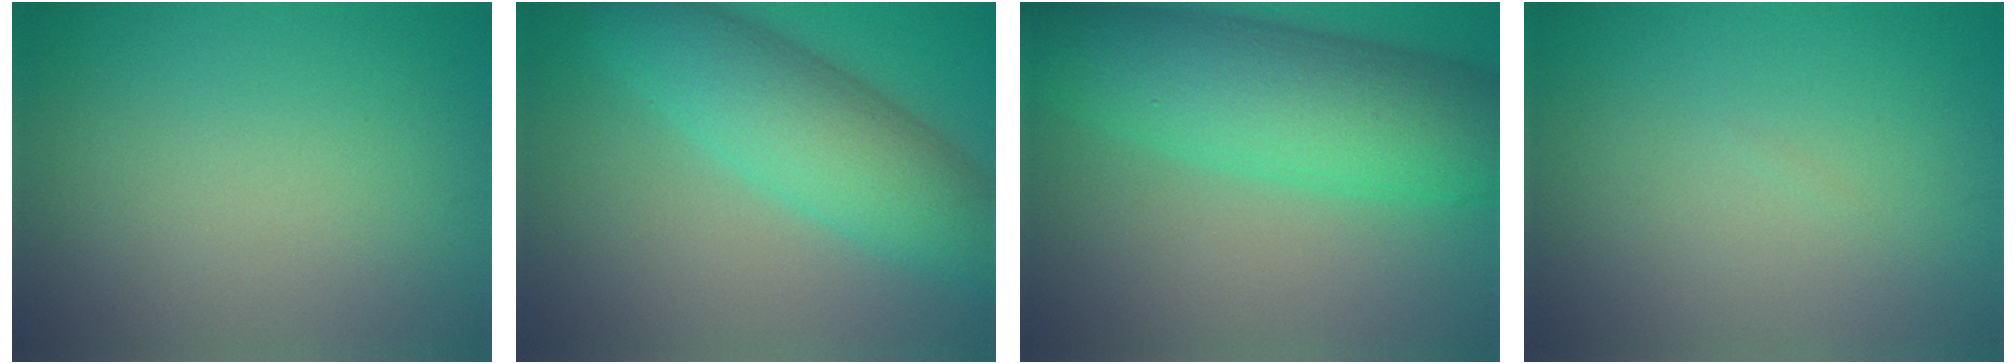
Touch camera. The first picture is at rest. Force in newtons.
{"total": 7.9, "press": 7.9, "slide": 0.1}
{"total": 10.7, "press": 10.7, "slide": 0.3}
{"total": 0.0}